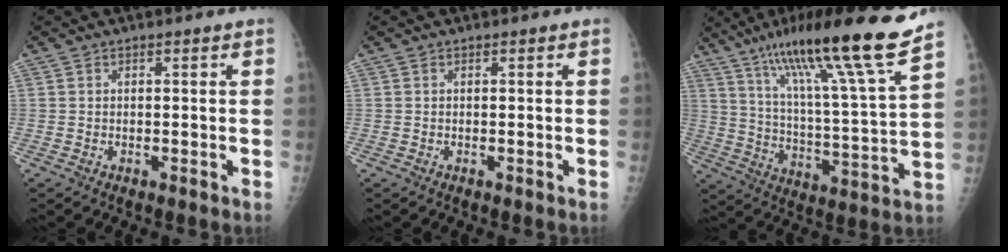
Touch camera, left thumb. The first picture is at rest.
{"total": 0.0}
{"total": 22.2, "force": [15.9, 0.7, 15.5], "torque": [-0.235, -0.064, 0.261]}